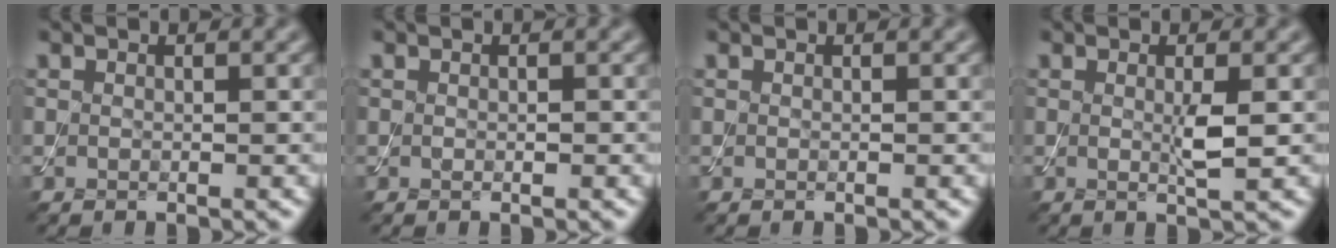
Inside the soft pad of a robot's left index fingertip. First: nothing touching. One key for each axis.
{"total": 0.5, "fx": -0.1, "fy": 0.3, "fz": 0.4, "tx": -0.007, "ty": -0.001, "tz": 0.000}
{"total": 0.0}
{"total": 2.1, "fx": 0.1, "fy": 0.2, "fz": 2.1, "tx": -0.040, "ty": -0.004, "tz": 0.000}